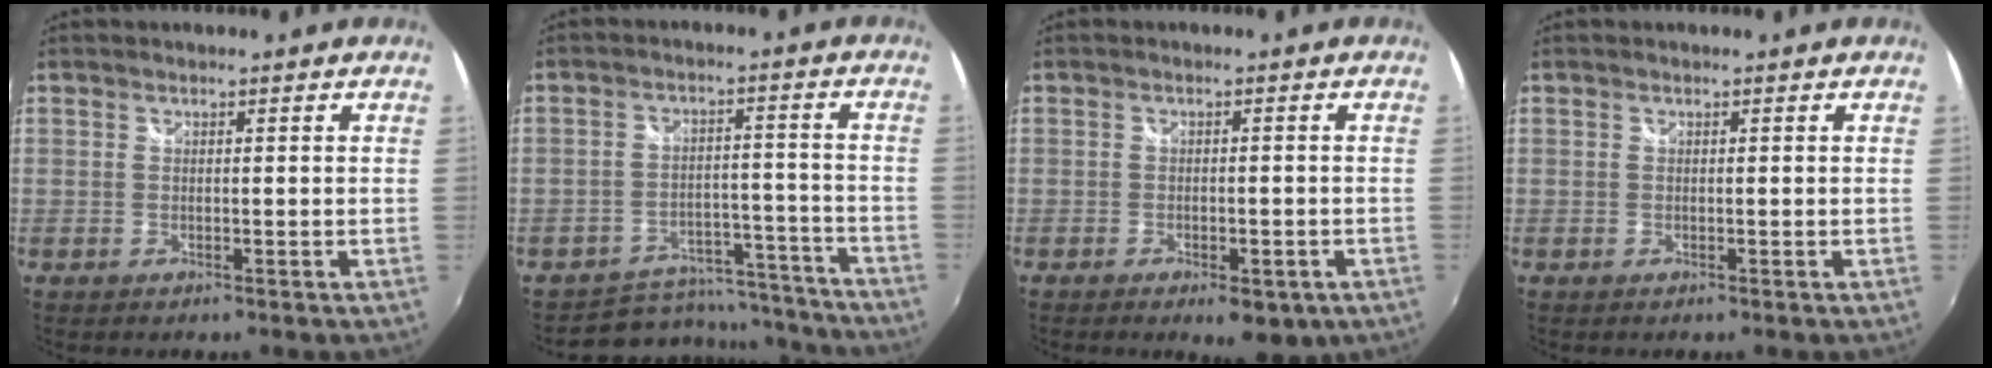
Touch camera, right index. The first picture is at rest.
{"total": 13.8, "force": [-12.0, 6.6, 1.7], "torque": [-0.038, 0.047, -0.149]}
{"total": 6.8, "force": [-4.1, 2.7, 4.7], "torque": [-0.079, -0.016, -0.051]}
{"total": 0.0}